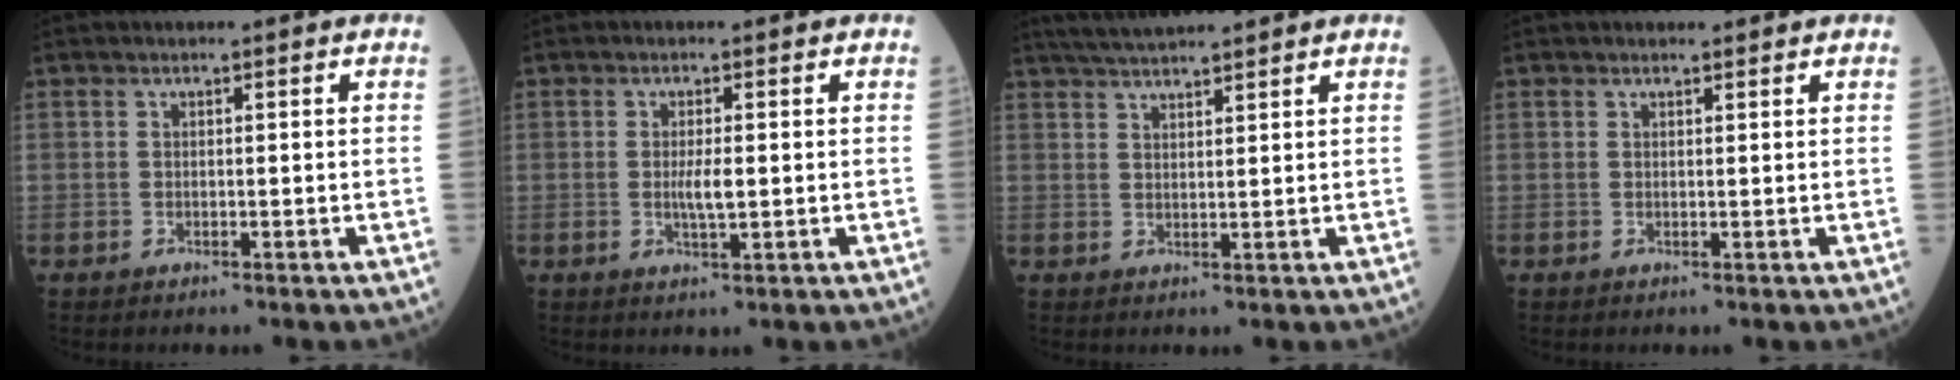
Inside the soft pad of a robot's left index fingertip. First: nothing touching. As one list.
[{"total": 2.6, "force": [0.0, 0.4, 2.6], "torque": [-0.053, -0.005, 0.001]}, {"total": 6.5, "force": [5.9, -0.1, 2.6], "torque": [-0.049, 0.029, 0.102]}, {"total": 2.0, "force": [1.9, 0.5, 0.6], "torque": [-0.009, 0.015, 0.024]}]